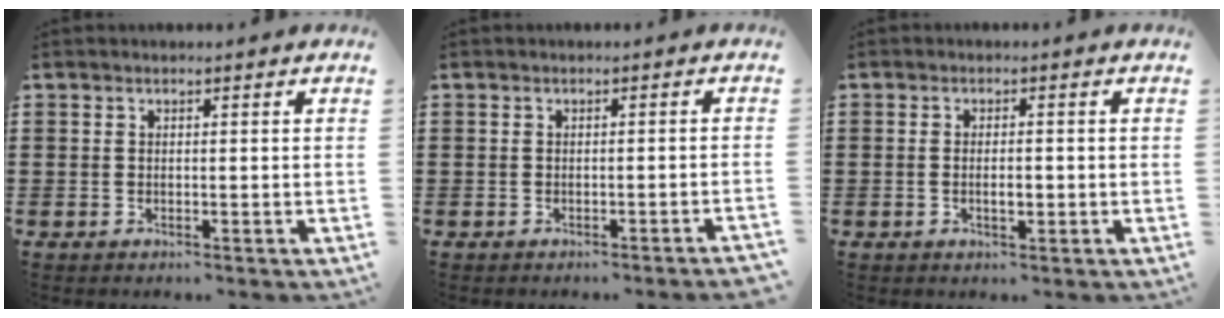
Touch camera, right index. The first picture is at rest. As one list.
[{"total": 1.0, "force": [-0.8, -0.2, 0.6], "torque": [-0.010, -0.002, -0.016]}, {"total": 2.4, "force": [-0.4, 0.9, 2.2], "torque": [-0.040, 0.003, -0.007]}]